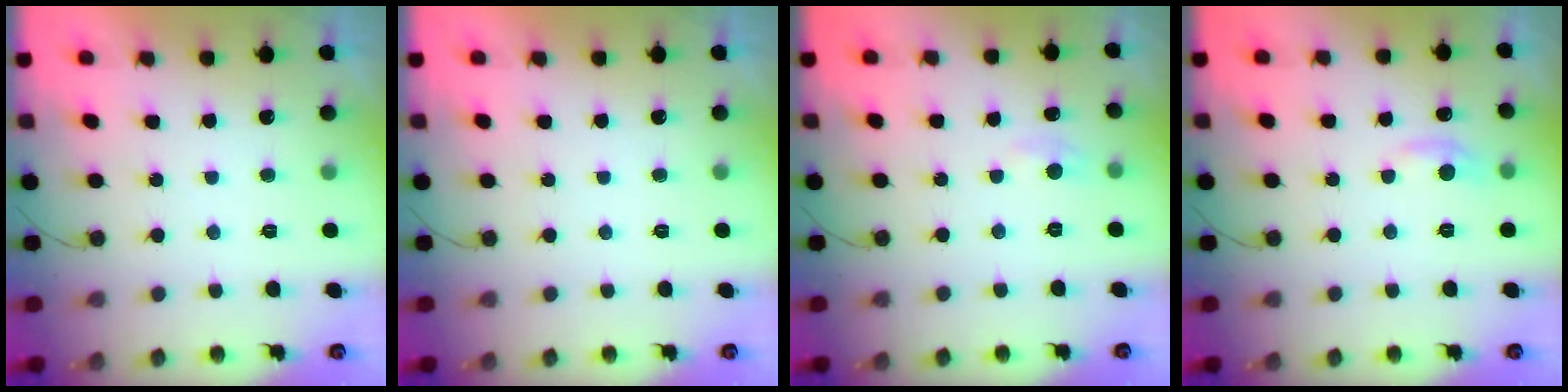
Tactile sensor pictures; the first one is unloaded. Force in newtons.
{"total": 0.0}
{"total": 4.2, "press": 4.1, "slide": 0.7}
{"total": 6.6, "press": 6.6, "slide": 0.9}